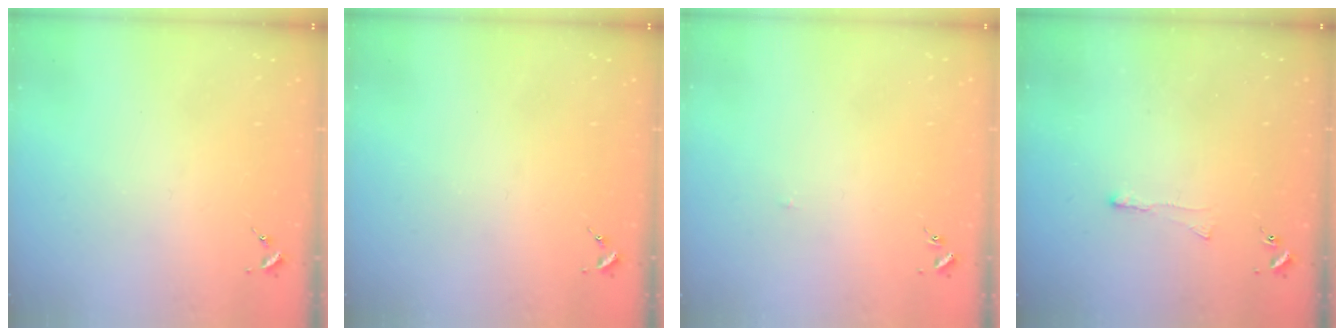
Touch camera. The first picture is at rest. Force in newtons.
{"total": 0.0}
{"total": 1.4, "press": 1.3, "slide": 0.3}
{"total": 4.5, "press": 4.5, "slide": 0.3}